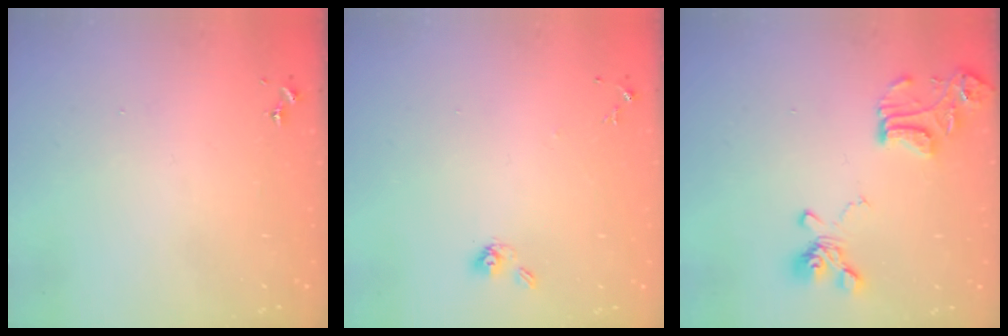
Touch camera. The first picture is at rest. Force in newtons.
{"total": 6.5, "press": 6.4, "slide": 1.5}
{"total": 15.9, "press": 15.8, "slide": 1.7}